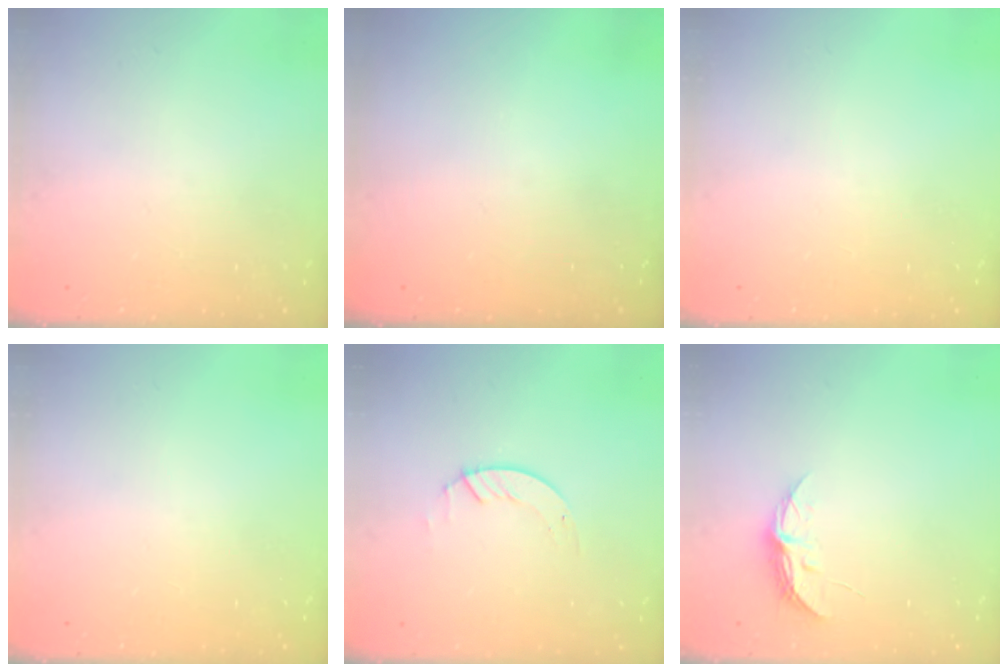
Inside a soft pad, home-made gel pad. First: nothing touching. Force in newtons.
{"total": 0.0}
{"total": 0.0}
{"total": 0.0}
{"total": 1.3, "press": 1.3, "slide": 0.2}
{"total": 5.3, "press": 5.3, "slide": 0.5}